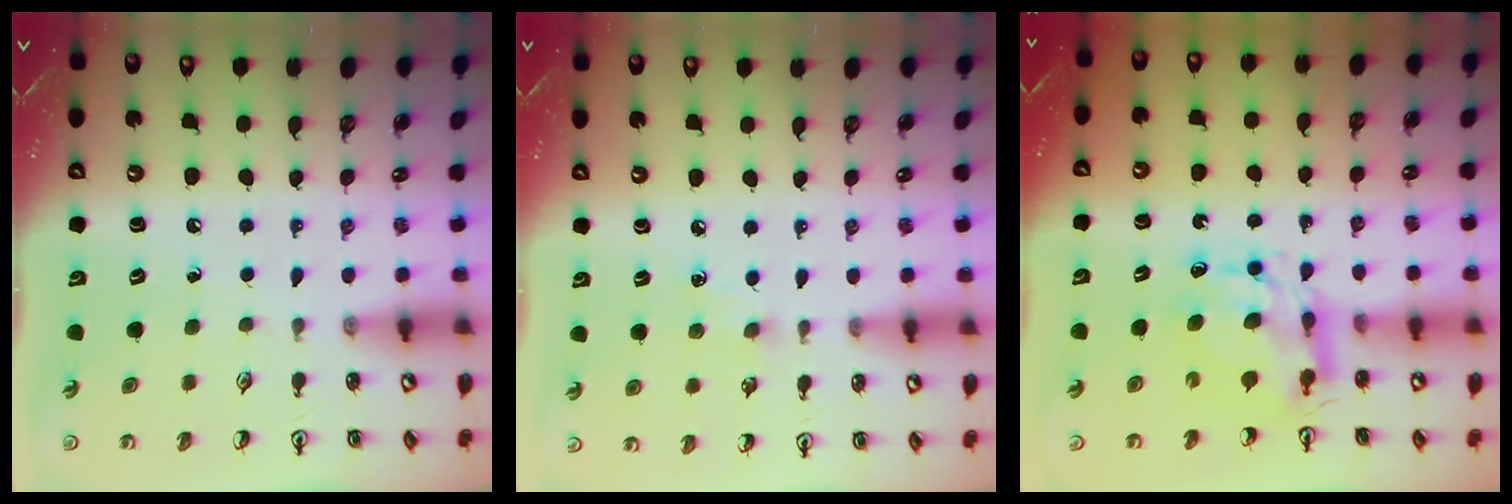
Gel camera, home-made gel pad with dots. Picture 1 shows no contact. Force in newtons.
{"total": 4.9, "press": 4.9, "slide": 0.7}
{"total": 8.4, "press": 8.4, "slide": 0.5}